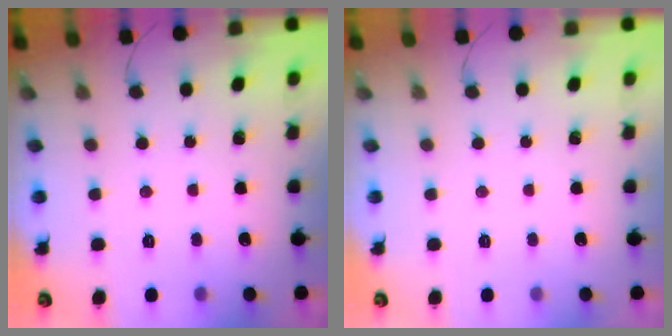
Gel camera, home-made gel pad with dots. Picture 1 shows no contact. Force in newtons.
{"total": 0.0}